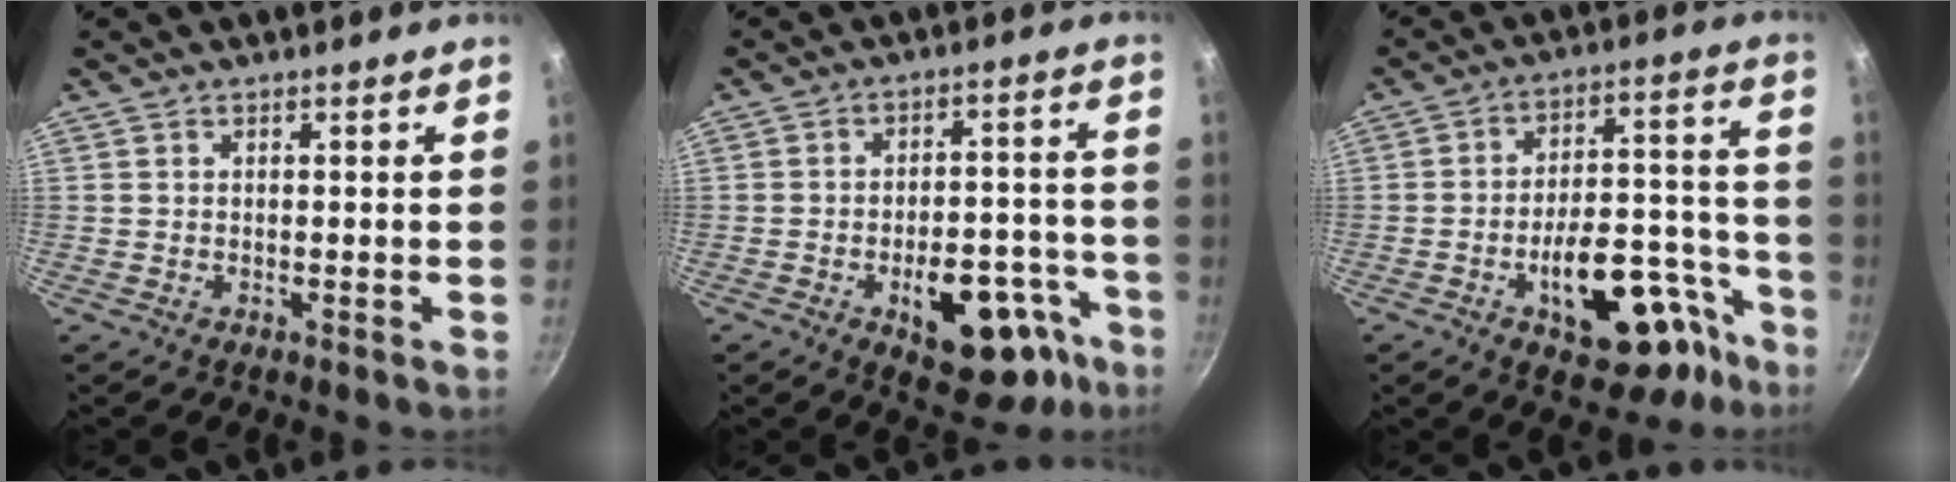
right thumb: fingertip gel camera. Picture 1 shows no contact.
{"total": 16.9, "force": [-7.9, 8.9, 11.9], "torque": [-0.098, 0.051, -0.096]}
{"total": 20.6, "force": [-10.2, 10.4, 14.5], "torque": [-0.139, 0.077, -0.137]}